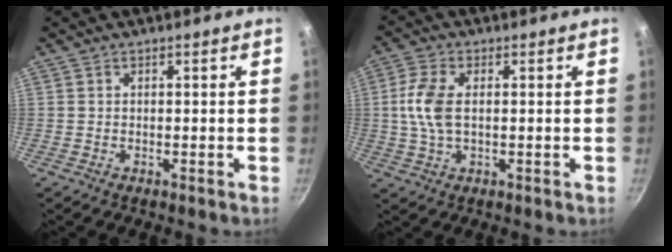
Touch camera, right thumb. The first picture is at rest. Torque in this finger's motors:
{"motor_torque": [-0.12, 0.32, 0.62, -0.30, 0.08]}